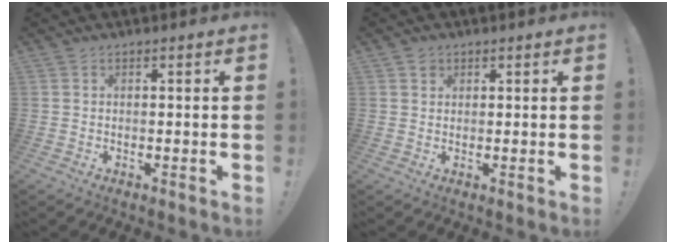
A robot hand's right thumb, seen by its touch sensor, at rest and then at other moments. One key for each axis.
{"total": 1.7, "fx": 1.1, "fy": 1.2, "fz": 0.2, "tx": 0.011, "ty": -0.010, "tz": 0.018}